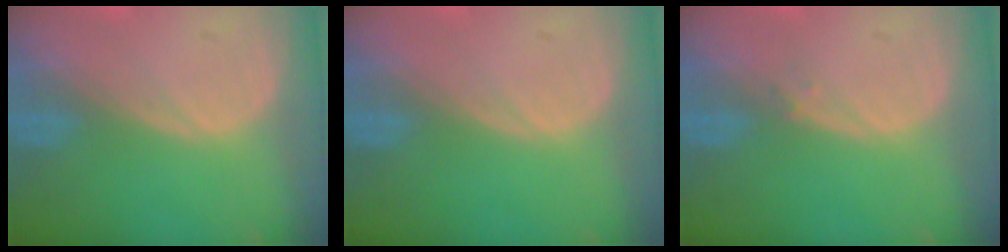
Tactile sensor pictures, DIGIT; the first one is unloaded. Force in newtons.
{"total": 0.0}
{"total": 0.7, "press": 0.7, "slide": 0.1}